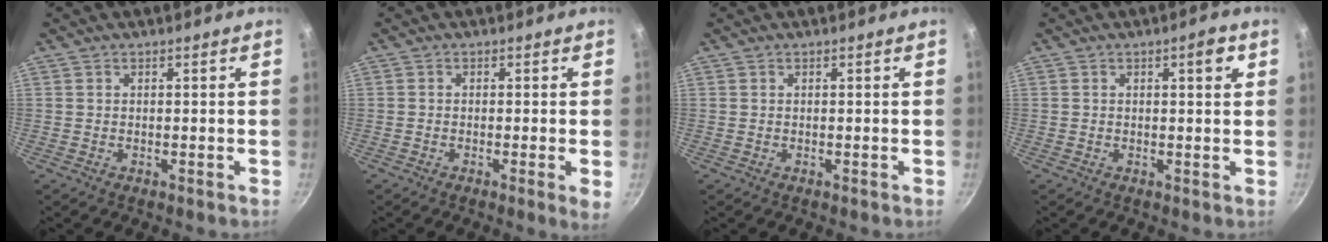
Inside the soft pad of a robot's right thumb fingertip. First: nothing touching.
{"total": 2.6, "force": [-0.6, 0.2, 2.5], "torque": [-0.039, -0.008, -0.012]}
{"total": 0.0}
{"total": 3.6, "force": [1.2, 0.6, 3.3], "torque": [-0.046, 0.002, 0.016]}